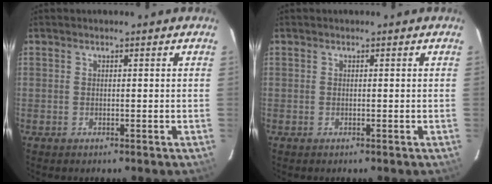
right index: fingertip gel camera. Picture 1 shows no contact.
{"total": 0.0}